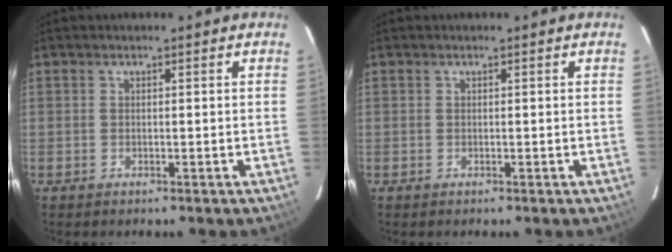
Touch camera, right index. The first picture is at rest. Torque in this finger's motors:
{"motor_torque": [0.00, 0.00, 0.00, 0.00]}